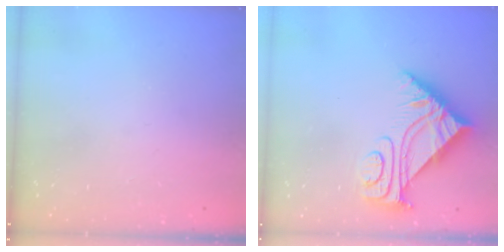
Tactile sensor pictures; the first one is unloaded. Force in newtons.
{"total": 7.9, "press": 7.8, "slide": 0.8}